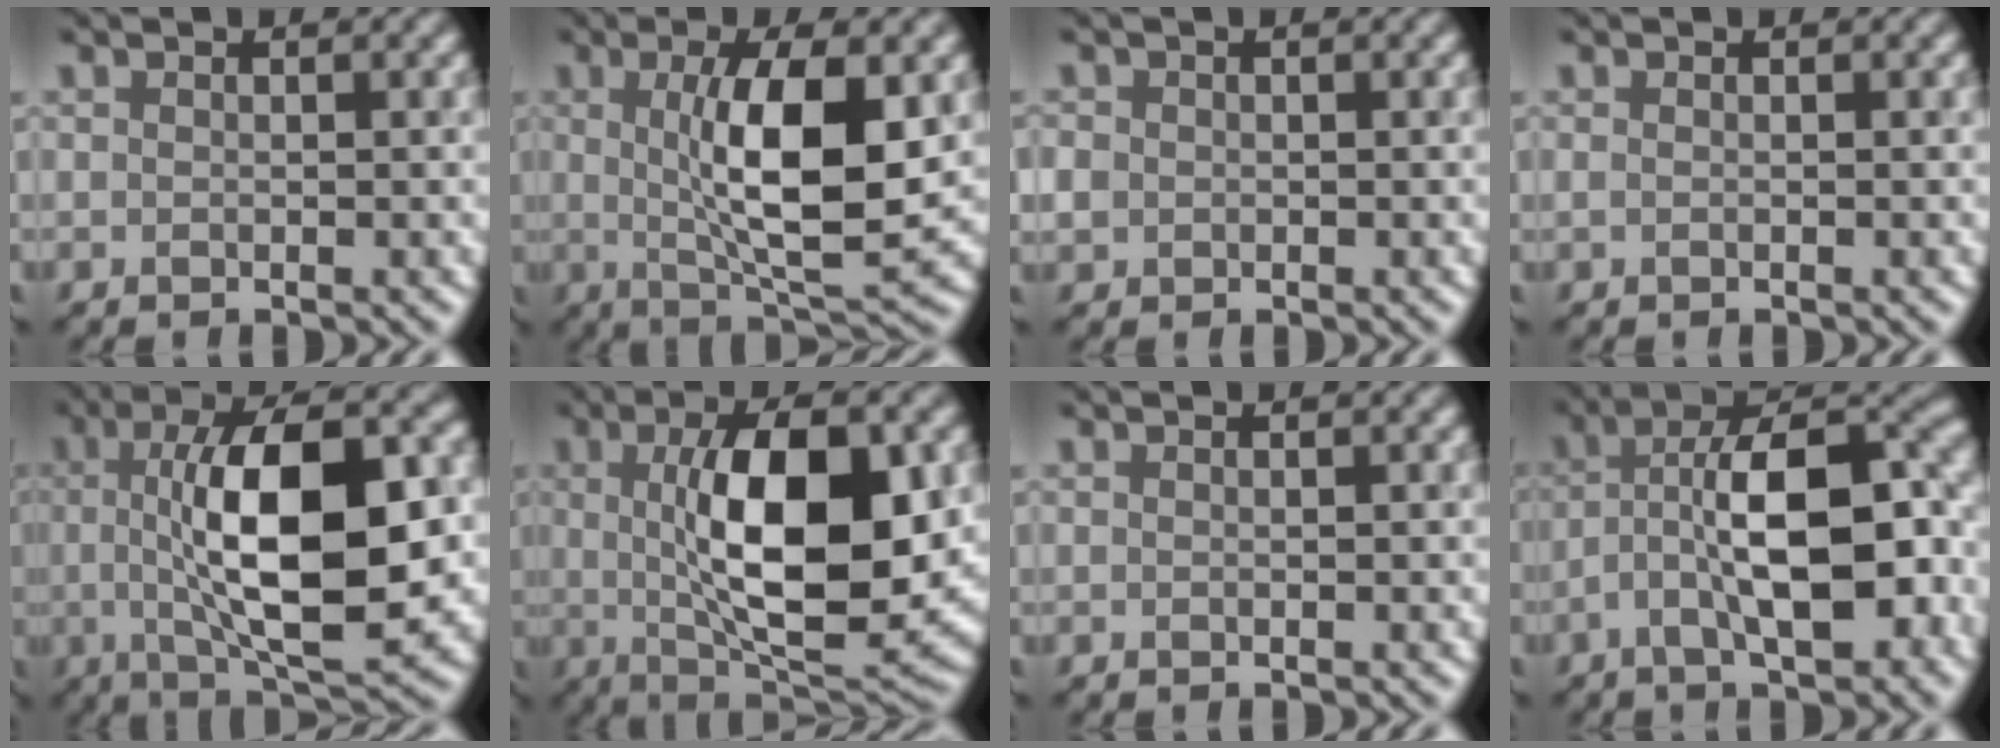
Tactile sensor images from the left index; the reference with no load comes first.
{"total": 8.7, "force": [1.0, 2.5, 8.2], "torque": [-0.133, -0.009, 0.021]}
{"total": 1.7, "force": [0.0, 1.6, 0.5], "torque": [-0.009, -0.001, -0.004]}
{"total": 0.0}
{"total": 12.8, "force": [0.2, 4.4, 12.0], "torque": [-0.185, 0.005, 0.001]}
{"total": 12.2, "force": [1.0, 4.5, 11.2], "torque": [-0.174, 0.000, 0.022]}
{"total": 0.0}
{"total": 11.1, "force": [-2.5, 4.3, 10.0], "torque": [-0.157, 0.020, -0.041]}